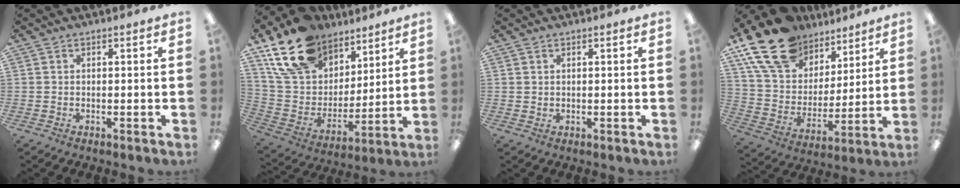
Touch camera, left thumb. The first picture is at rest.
{"total": 19.3, "force": [13.2, 11.8, 7.7], "torque": [-0.154, -0.066, 0.248]}
{"total": 1.0, "force": [0.8, 0.7, 0.1], "torque": [-0.003, 0.001, 0.014]}
{"total": 20.8, "force": [14.2, 12.3, 8.9], "torque": [-0.169, -0.077, 0.264]}